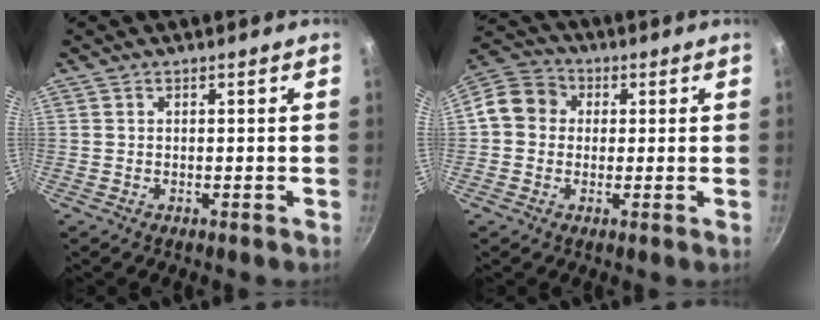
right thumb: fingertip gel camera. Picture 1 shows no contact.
{"total": 8.6, "force": [0.6, 7.6, 4.1], "torque": [-0.049, 0.023, -0.011]}